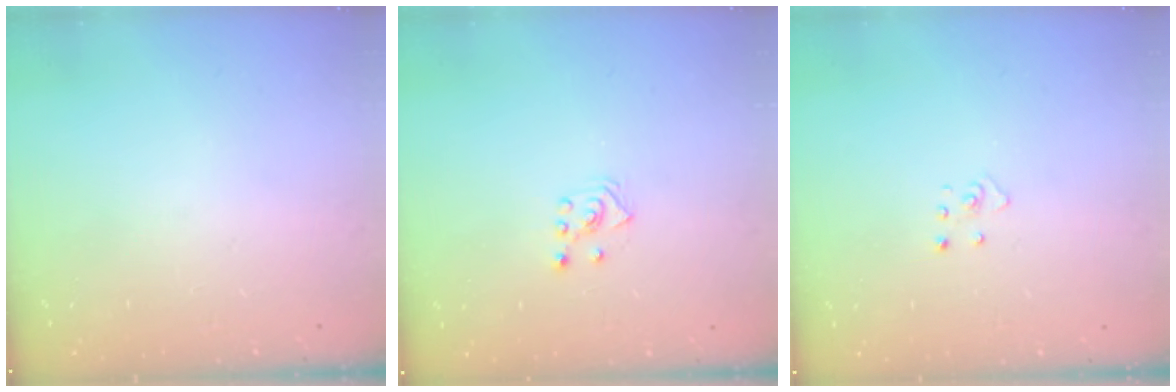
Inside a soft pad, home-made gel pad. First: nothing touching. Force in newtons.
{"total": 3.6, "press": 3.5, "slide": 0.7}
{"total": 2.9, "press": 2.9, "slide": 0.2}